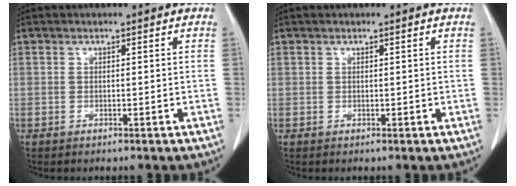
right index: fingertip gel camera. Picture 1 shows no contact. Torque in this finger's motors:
{"motor_torque": [-0.05, 0.03, 0.00, 0.00]}